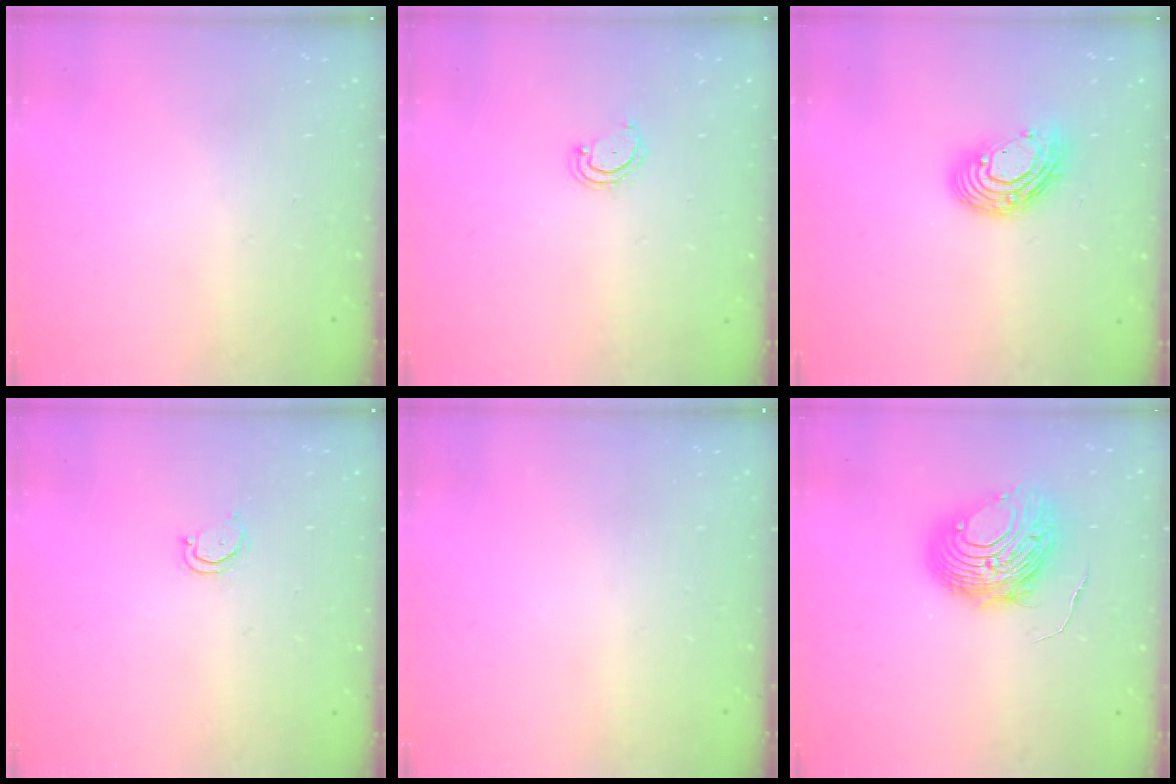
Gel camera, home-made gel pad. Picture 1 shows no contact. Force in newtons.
{"total": 3.5, "press": 3.5, "slide": 0.3}
{"total": 11.8, "press": 11.7, "slide": 0.9}
{"total": 2.7, "press": 2.7, "slide": 0.3}
{"total": 0.0}
{"total": 11.4, "press": 11.3, "slide": 0.8}